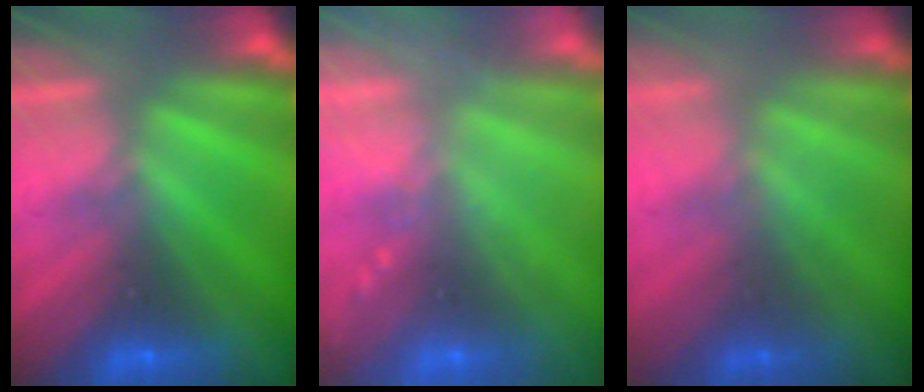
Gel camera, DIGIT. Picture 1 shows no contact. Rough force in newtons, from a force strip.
{"total": 2.4}
{"total": 1.3}